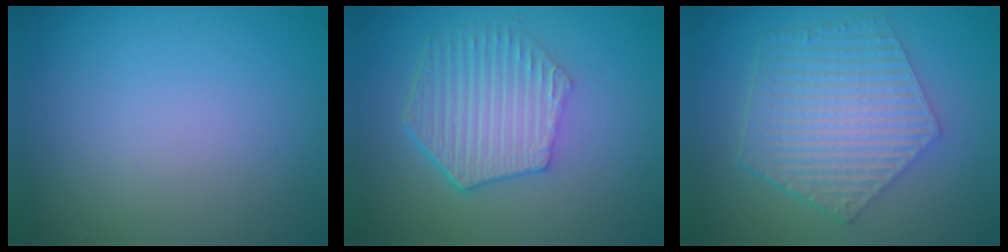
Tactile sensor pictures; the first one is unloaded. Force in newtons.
{"total": 5.9, "press": 4.4, "slide": 4.0}
{"total": 6.6, "press": 4.7, "slide": 4.6}